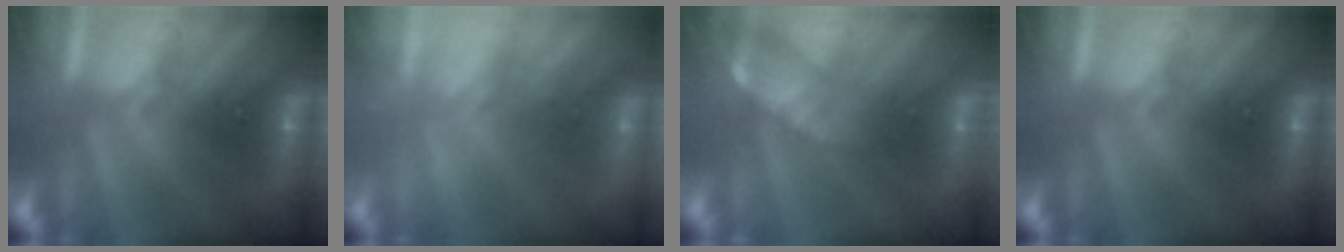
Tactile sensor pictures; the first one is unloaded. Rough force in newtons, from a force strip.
{"total": 2.0}
{"total": 2.6}
{"total": 0.0}